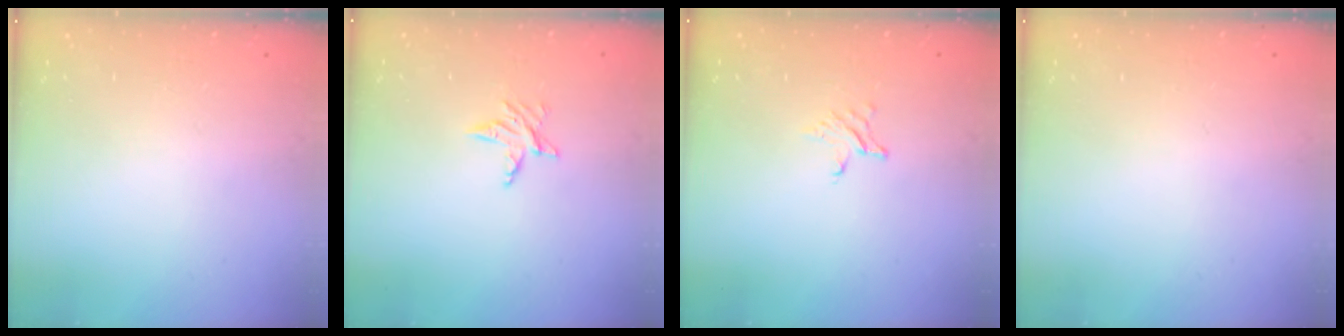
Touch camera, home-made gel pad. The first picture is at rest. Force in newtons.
{"total": 4.0, "press": 3.9, "slide": 0.5}
{"total": 2.7, "press": 2.7, "slide": 0.3}
{"total": 0.0}